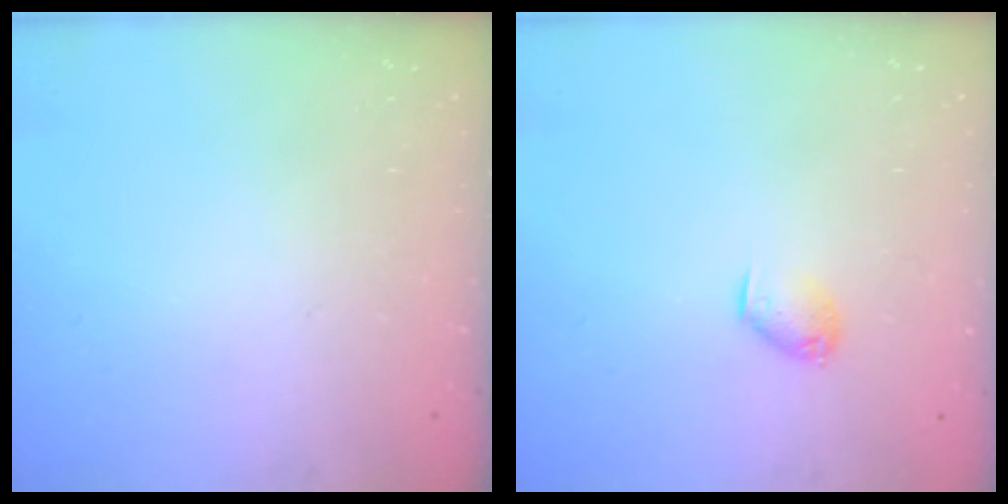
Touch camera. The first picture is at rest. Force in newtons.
{"total": 5.9, "press": 5.9, "slide": 0.7}